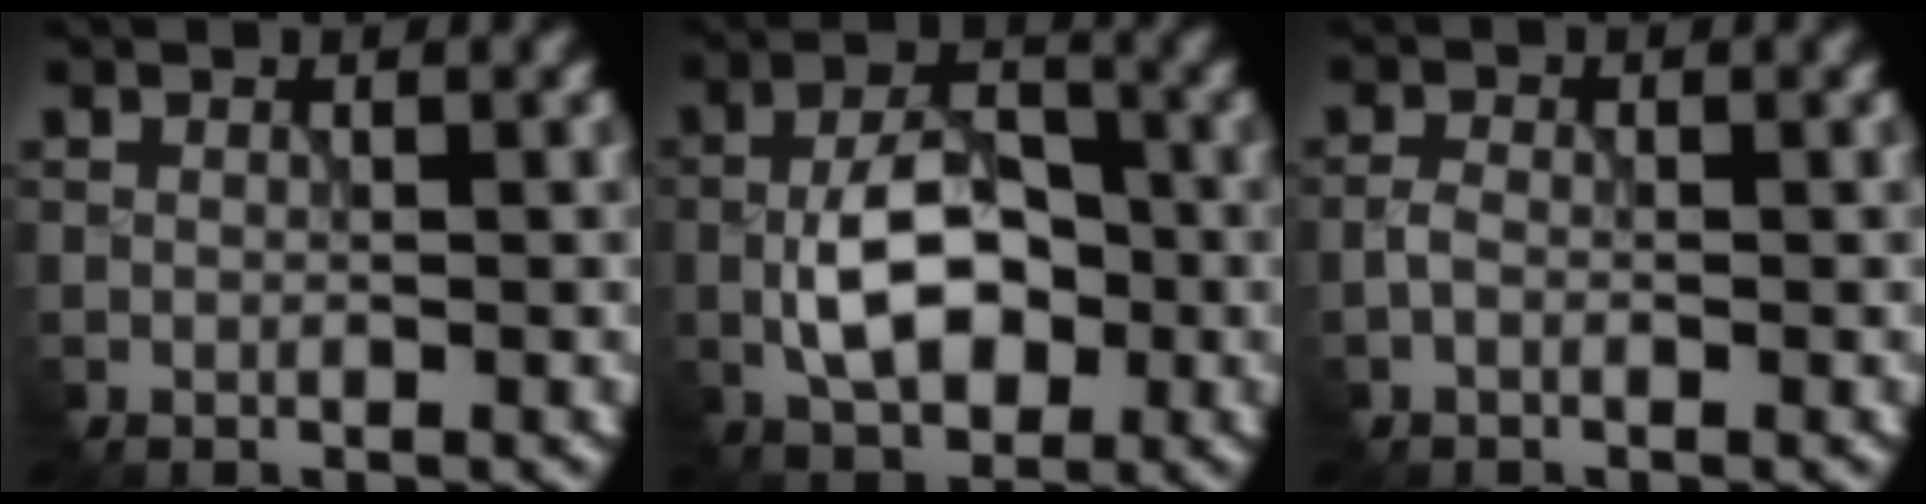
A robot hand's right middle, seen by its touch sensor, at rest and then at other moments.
{"total": 6.6, "force": [-1.6, 3.8, 5.1], "torque": [-0.098, 0.014, -0.036]}
{"total": 0.8, "force": [-0.5, 0.4, 0.5], "torque": [-0.017, 0.004, -0.016]}